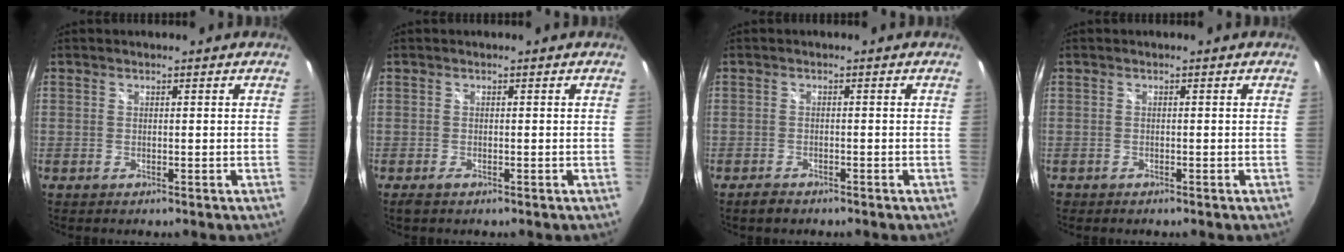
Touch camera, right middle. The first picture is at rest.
{"total": 1.2, "force": [-0.9, 0.4, 0.7], "torque": [-0.014, -0.005, -0.016]}
{"total": 2.2, "force": [-1.8, 0.9, 0.8], "torque": [-0.022, -0.006, -0.032]}
{"total": 0.8, "force": [-0.7, 0.4, 0.1], "torque": [-0.007, -0.004, -0.013]}